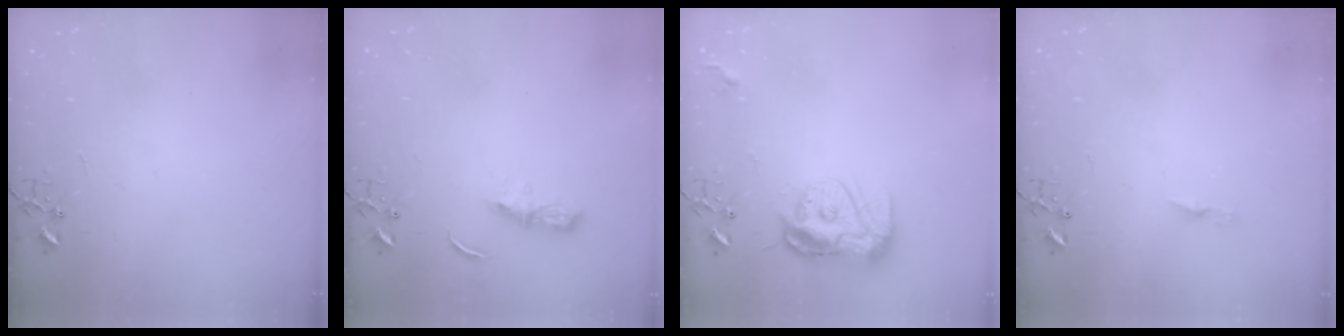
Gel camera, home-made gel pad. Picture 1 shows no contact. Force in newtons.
{"total": 6.1, "press": 6.0, "slide": 0.7}
{"total": 12.4, "press": 12.4, "slide": 1.4}
{"total": 3.8, "press": 3.7, "slide": 0.3}